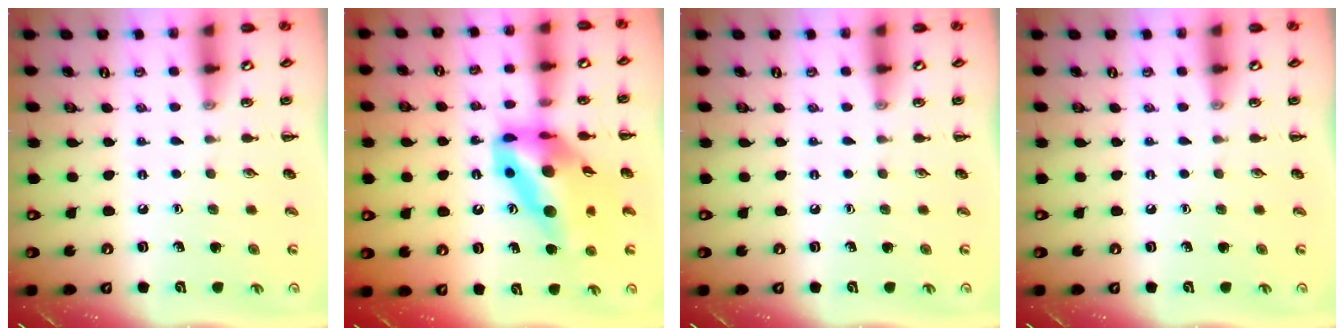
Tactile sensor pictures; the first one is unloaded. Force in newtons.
{"total": 15.4, "press": 14.6, "slide": 5.0}
{"total": 0.0}
{"total": 0.0}